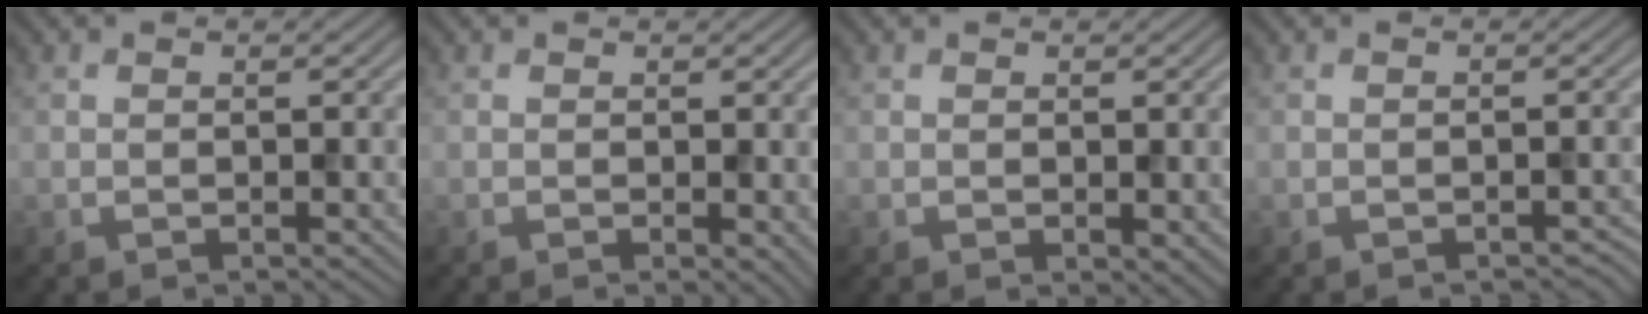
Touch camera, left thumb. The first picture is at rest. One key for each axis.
{"total": 1.4, "fx": 0.0, "fy": 0.7, "fz": 1.2, "tx": -0.015, "ty": -0.006, "tz": 0.001}
{"total": 1.1, "fx": 0.0, "fy": 0.7, "fz": 0.9, "tx": -0.011, "ty": -0.004, "tz": 0.003}
{"total": 1.0, "fx": -0.9, "fy": 0.2, "fz": 0.5, "tx": -0.005, "ty": -0.002, "tz": -0.011}